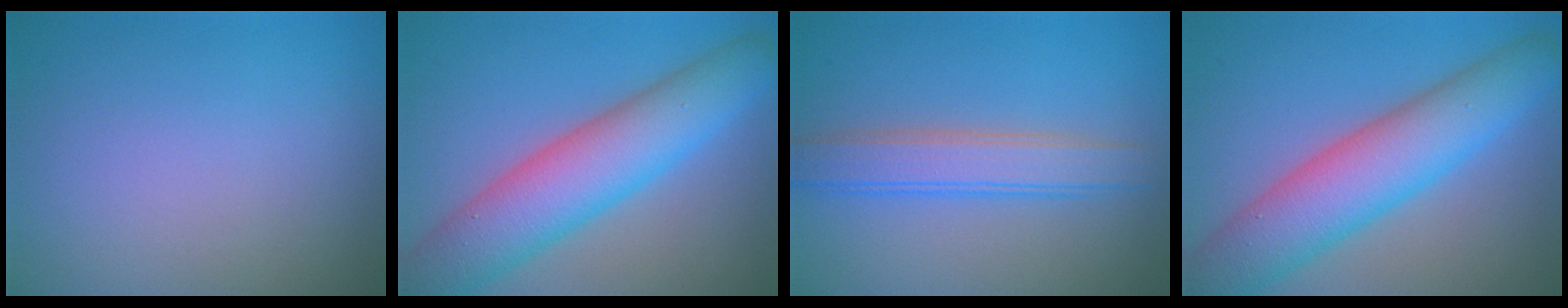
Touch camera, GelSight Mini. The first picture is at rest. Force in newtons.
{"total": 8.7, "press": 8.7, "slide": 0.5}
{"total": 3.9, "press": 3.9, "slide": 0.2}
{"total": 8.7, "press": 8.7, "slide": 0.5}